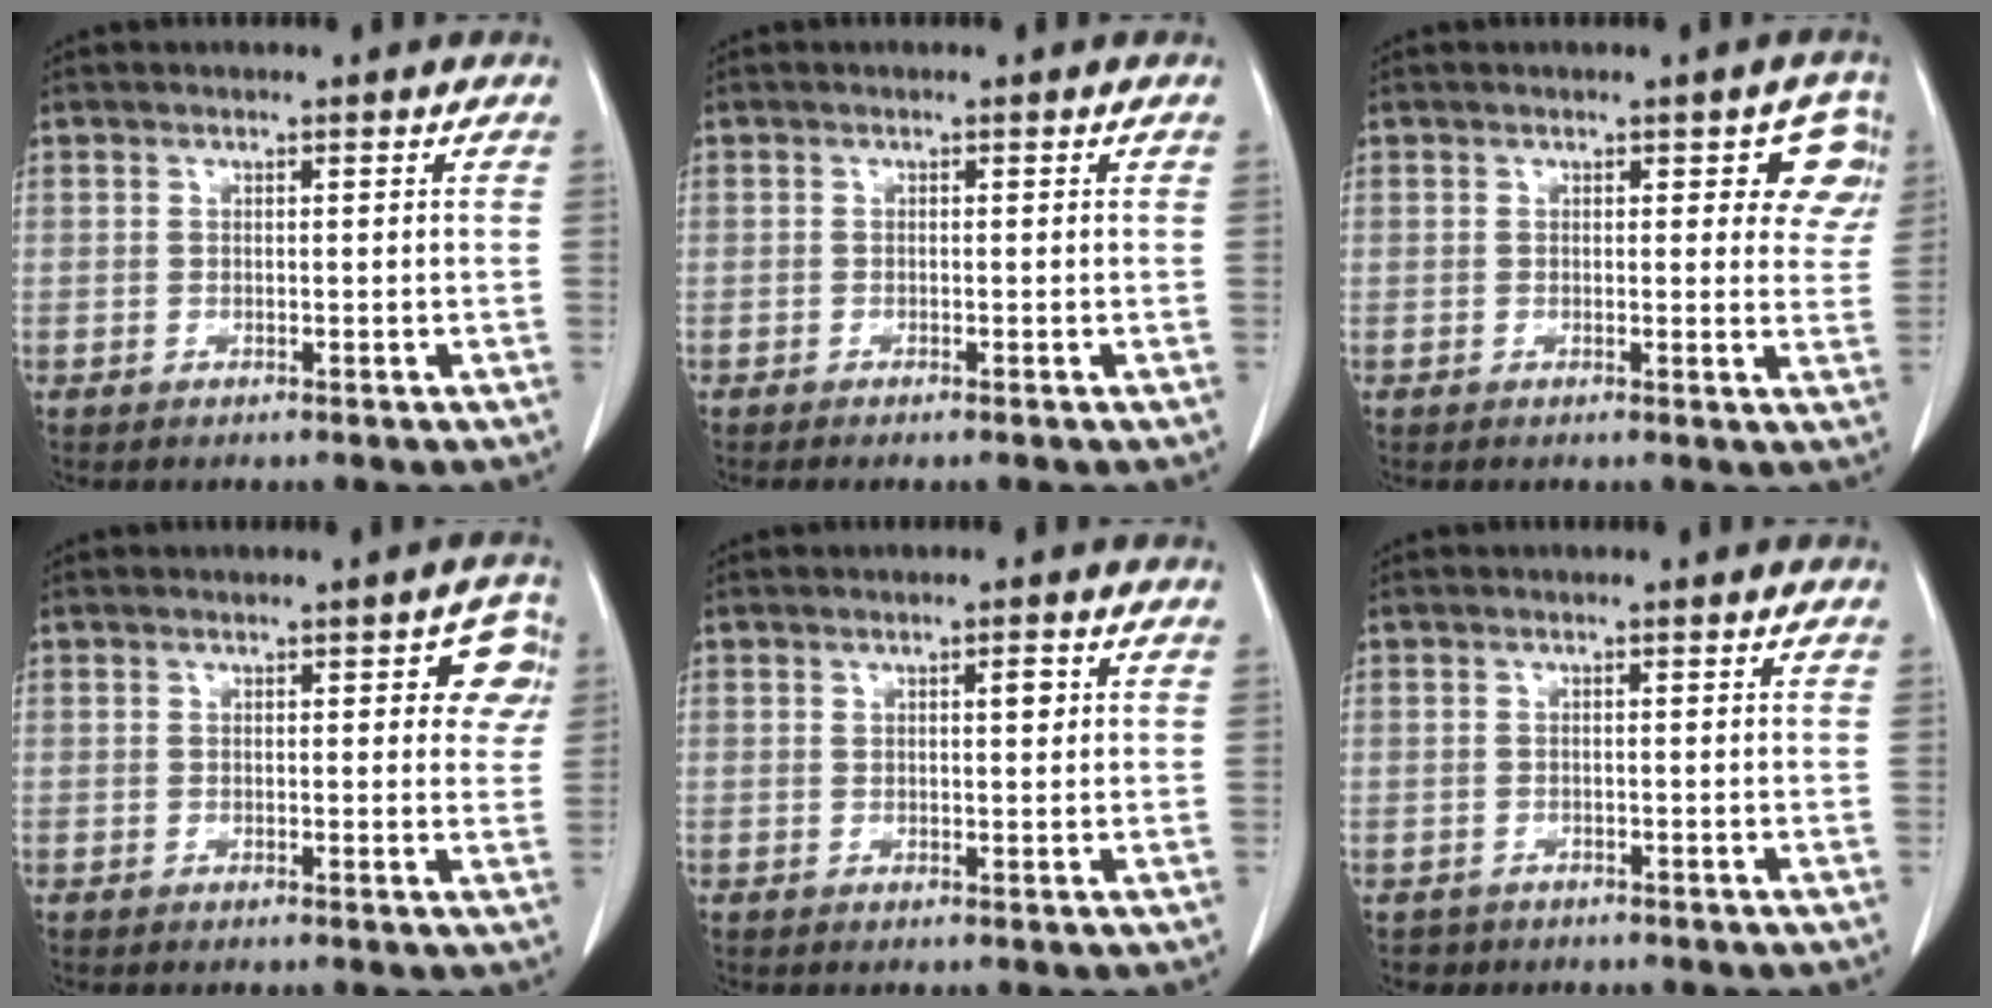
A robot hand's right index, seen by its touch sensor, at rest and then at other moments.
{"total": 0.7, "force": [-0.6, -0.1, 0.5], "torque": [-0.010, -0.001, -0.011]}
{"total": 5.2, "force": [2.2, 2.7, 3.9], "torque": [-0.013, 0.002, 0.016]}
{"total": 4.8, "force": [1.6, 2.0, 4.1], "torque": [-0.025, 0.008, 0.009]}
{"total": 1.9, "force": [0.7, 0.5, 1.7], "torque": [-0.024, 0.000, 0.011]}
{"total": 1.6, "force": [-1.2, 1.1, -0.1], "torque": [-0.007, 0.003, -0.019]}